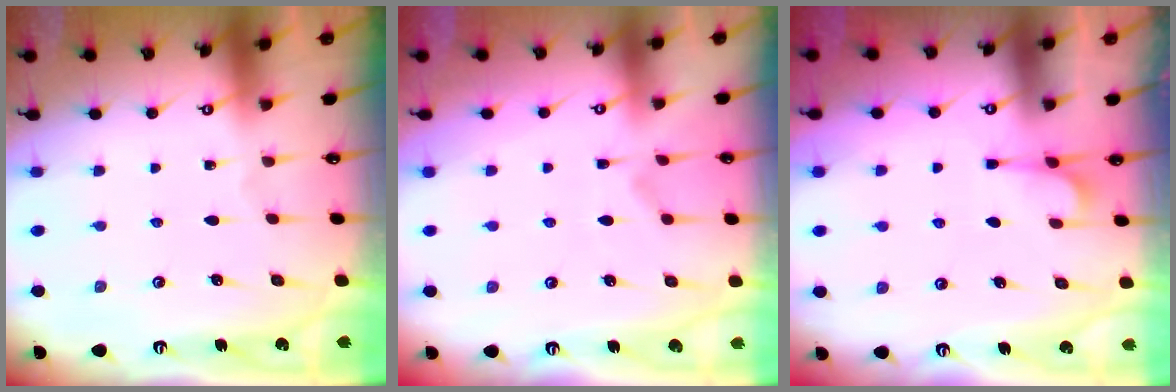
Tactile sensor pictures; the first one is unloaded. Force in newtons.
{"total": 4.0, "press": 3.8, "slide": 1.2}
{"total": 2.4, "press": 2.2, "slide": 1.0}